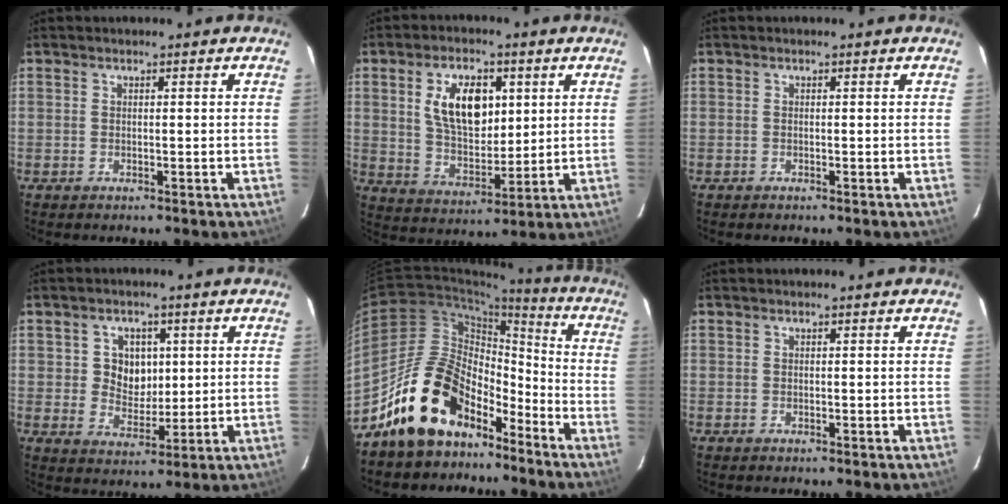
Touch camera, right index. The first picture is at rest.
{"total": 12.9, "force": [3.8, 7.2, 10.0], "torque": [-0.178, 0.013, 0.077]}
{"total": 0.0}
{"total": 6.5, "force": [1.2, 5.7, 2.9], "torque": [-0.052, 0.011, 0.029]}
{"total": 16.8, "force": [-12.3, 8.8, 7.4], "torque": [-0.142, 0.030, -0.200]}
{"total": 0.0}